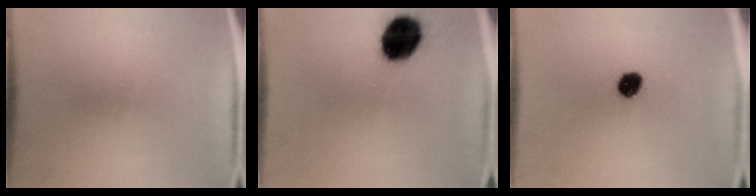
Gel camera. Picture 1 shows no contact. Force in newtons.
{"total": 13.7}
{"total": 5.5}